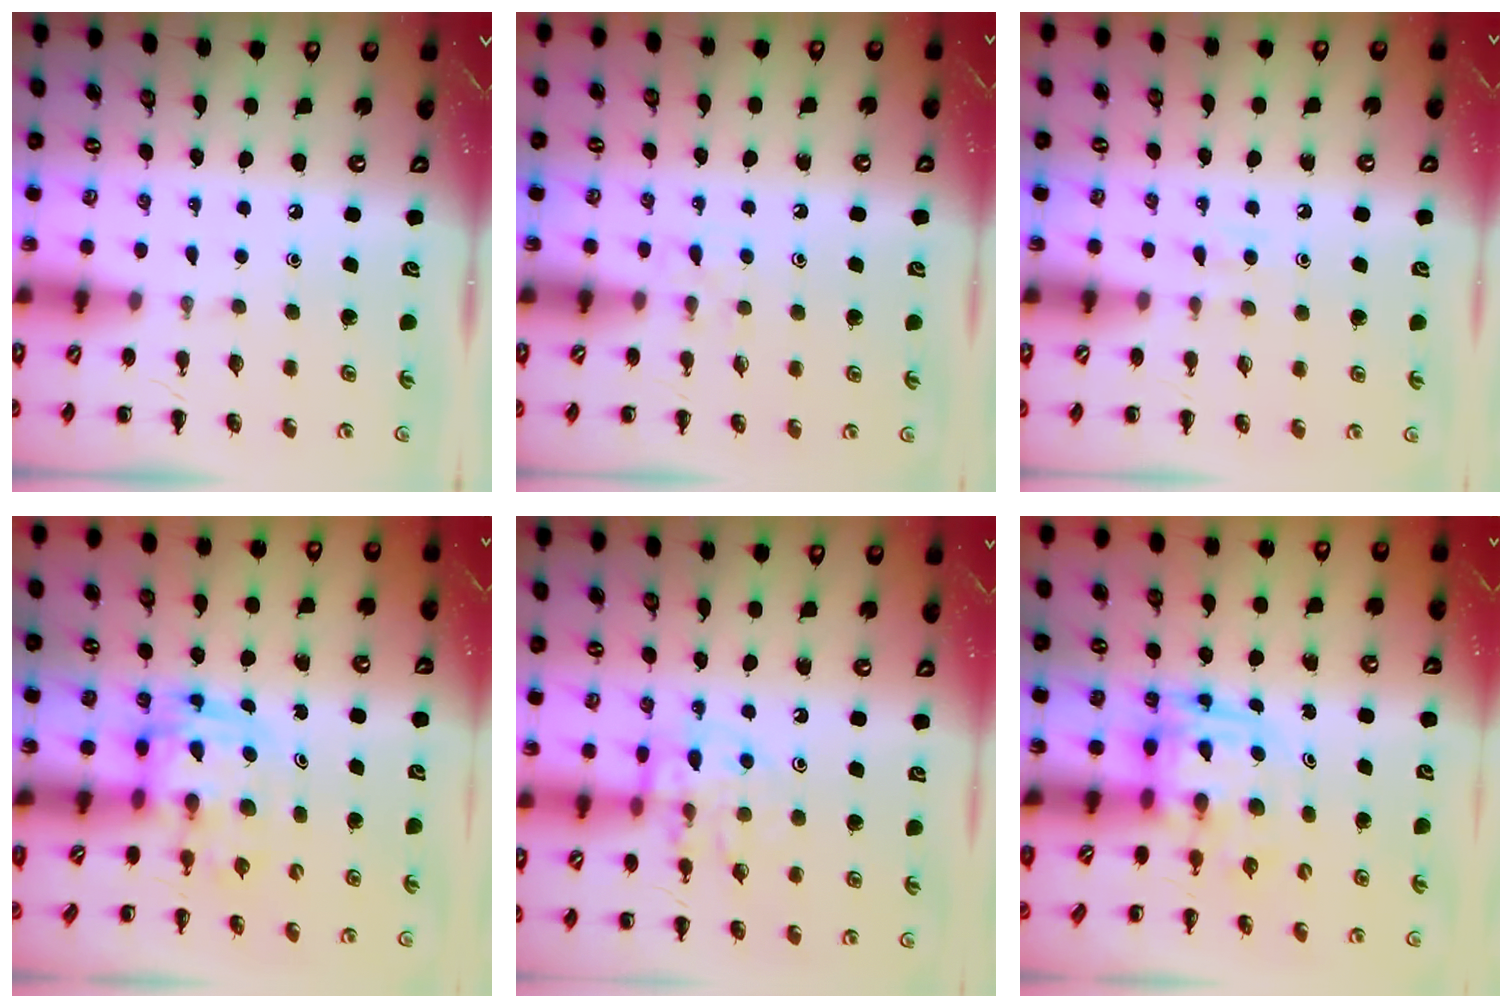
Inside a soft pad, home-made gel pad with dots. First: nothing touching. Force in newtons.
{"total": 4.3, "press": 4.0, "slide": 1.6}
{"total": 4.1, "press": 3.9, "slide": 1.5}
{"total": 3.0, "press": 3.0, "slide": 0.5}
{"total": 11.1, "press": 11.0, "slide": 1.3}
{"total": 3.7, "press": 3.6, "slide": 0.7}